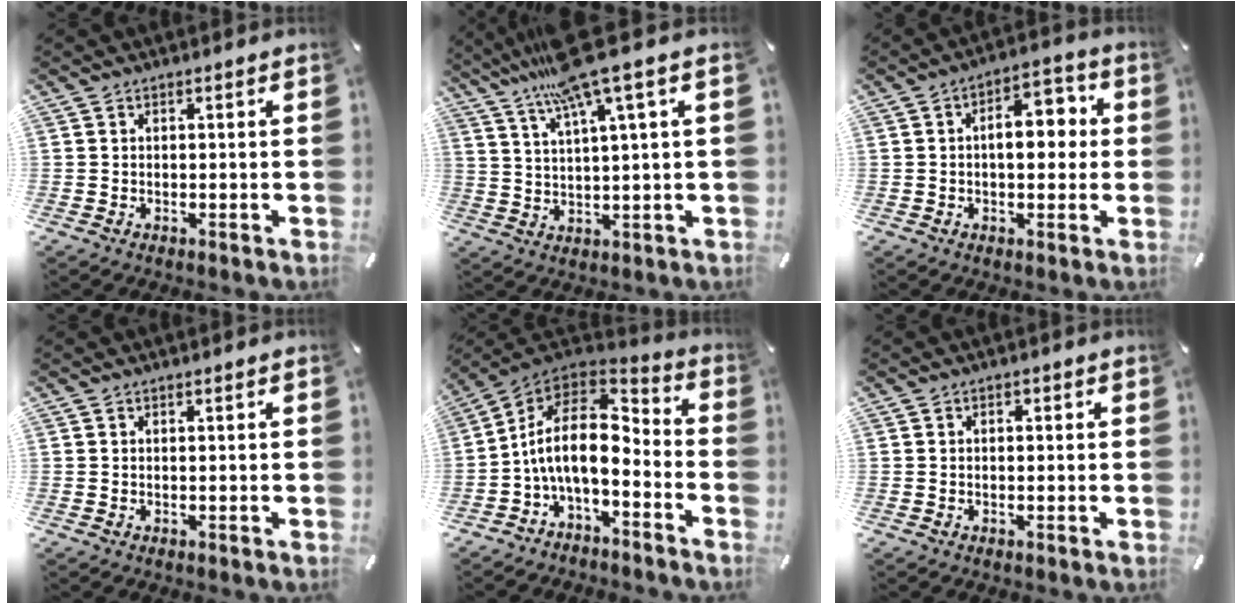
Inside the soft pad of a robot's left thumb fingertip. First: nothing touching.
{"total": 12.4, "force": [8.1, 0.9, 9.3], "torque": [-0.188, -0.033, 0.141]}
{"total": 9.2, "force": [0.4, 5.3, 7.5], "torque": [-0.085, -0.002, -0.003]}
{"total": 0.0}
{"total": 14.5, "force": [-1.3, 8.3, 11.8], "torque": [-0.258, -0.003, -0.025]}
{"total": 0.5, "force": [-0.1, 0.4, 0.3], "torque": [-0.007, 0.002, -0.003]}